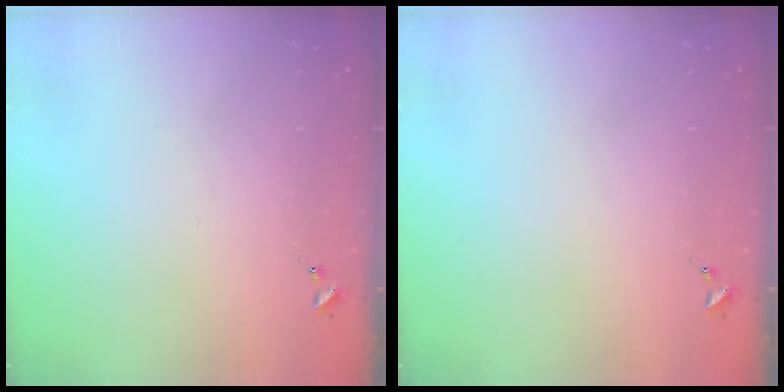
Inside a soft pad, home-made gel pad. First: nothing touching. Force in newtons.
{"total": 0.0}